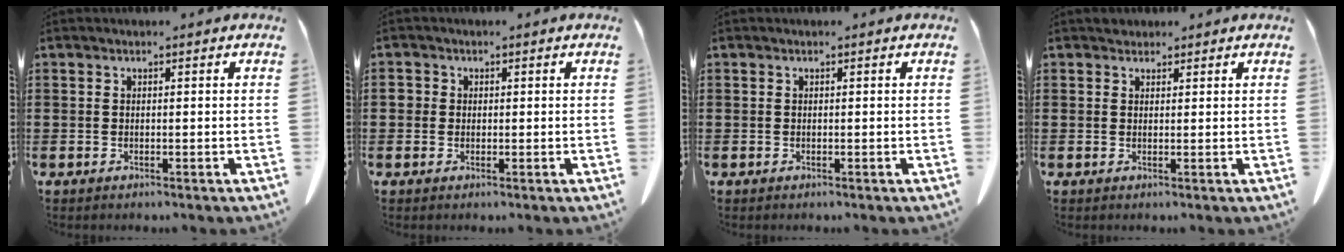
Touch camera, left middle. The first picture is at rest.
{"total": 1.4, "force": [0.2, 1.3, 0.5], "torque": [-0.005, 0.004, 0.001]}
{"total": 0.0}
{"total": 1.3, "force": [1.1, 0.7, 0.0], "torque": [0.004, 0.000, 0.020]}